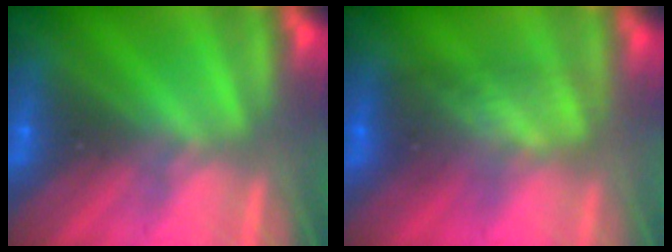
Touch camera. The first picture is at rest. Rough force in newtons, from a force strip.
{"total": 3.5}